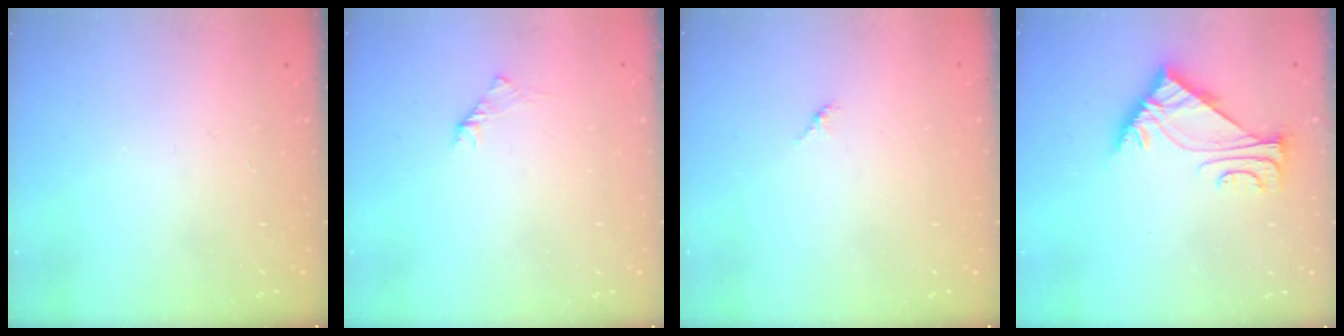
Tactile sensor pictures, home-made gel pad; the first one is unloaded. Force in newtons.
{"total": 1.6, "press": 1.4, "slide": 0.6}
{"total": 1.5, "press": 1.4, "slide": 0.4}
{"total": 5.7, "press": 5.7, "slide": 0.6}